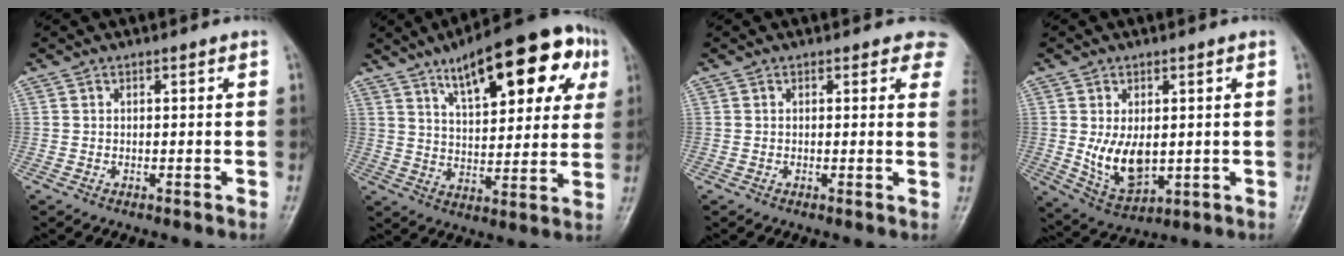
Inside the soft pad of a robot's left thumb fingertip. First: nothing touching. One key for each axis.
{"total": 21.0, "fx": 9.9, "fy": 8.2, "fz": 16.5, "tx": -0.194, "ty": -0.010, "tz": 0.145}
{"total": 4.3, "fx": 3.2, "fy": 2.1, "fz": 1.8, "tx": 0.013, "ty": -0.011, "tz": 0.016}
{"total": 9.0, "fx": 0.1, "fy": 5.5, "fz": 7.1, "tx": -0.110, "ty": -0.018, "tz": 0.018}